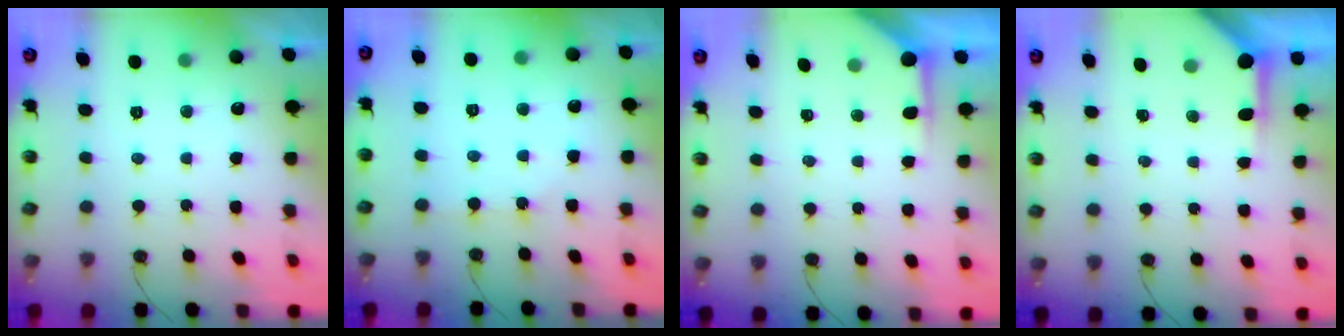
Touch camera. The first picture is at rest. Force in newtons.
{"total": 2.8, "press": 2.8, "slide": 0.3}
{"total": 4.0, "press": 3.9, "slide": 0.4}
{"total": 3.8, "press": 3.8, "slide": 0.4}